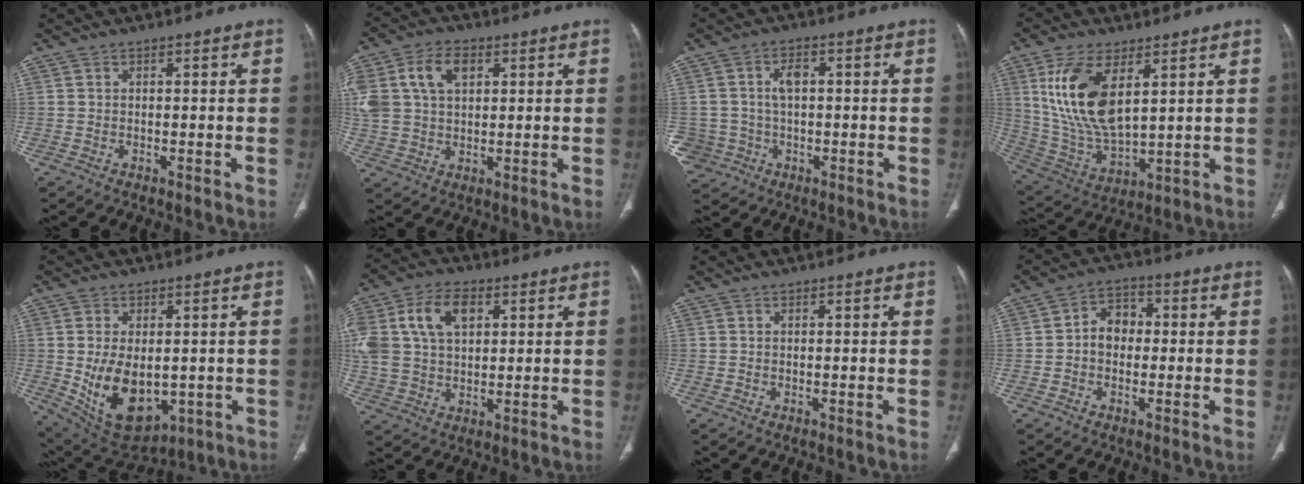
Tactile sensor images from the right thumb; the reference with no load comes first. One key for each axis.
{"total": 13.9, "fx": 4.4, "fy": 9.5, "fz": 9.1, "tx": -0.201, "ty": 0.009, "tz": 0.084}
{"total": 8.0, "fx": -1.0, "fy": 7.5, "fz": 2.6, "tx": -0.040, "ty": 0.020, "tz": -0.008}
{"total": 16.0, "fx": 5.7, "fy": 7.7, "fz": 12.8, "tx": -0.252, "ty": -0.025, "tz": 0.123}
{"total": 13.8, "fx": -1.6, "fy": 8.4, "fz": 10.7, "tx": -0.165, "ty": -0.010, "tz": 0.006}
{"total": 15.5, "fx": 4.7, "fy": 10.2, "fz": 10.6, "tx": -0.225, "ty": 0.009, "tz": 0.087}
{"total": 0.0}
{"total": 5.7, "fx": -0.3, "fy": 4.5, "fz": 3.4, "tx": -0.034, "ty": 0.021, "tz": -0.016}